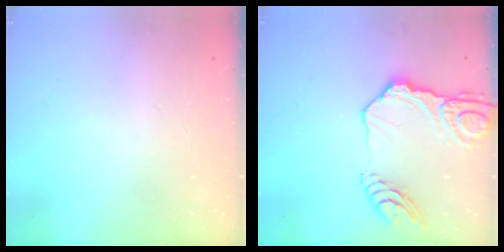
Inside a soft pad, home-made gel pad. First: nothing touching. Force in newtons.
{"total": 16.0, "press": 15.9, "slide": 1.6}